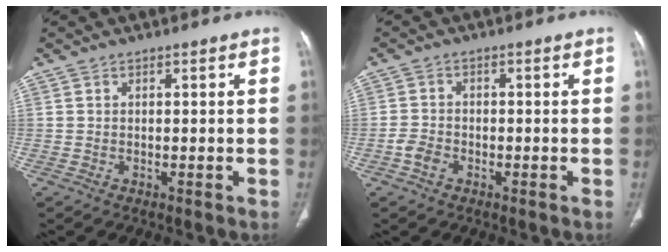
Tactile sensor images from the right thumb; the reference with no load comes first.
{"total": 3.0, "force": [-1.5, 2.1, 1.5], "torque": [-0.028, 0.012, -0.029]}